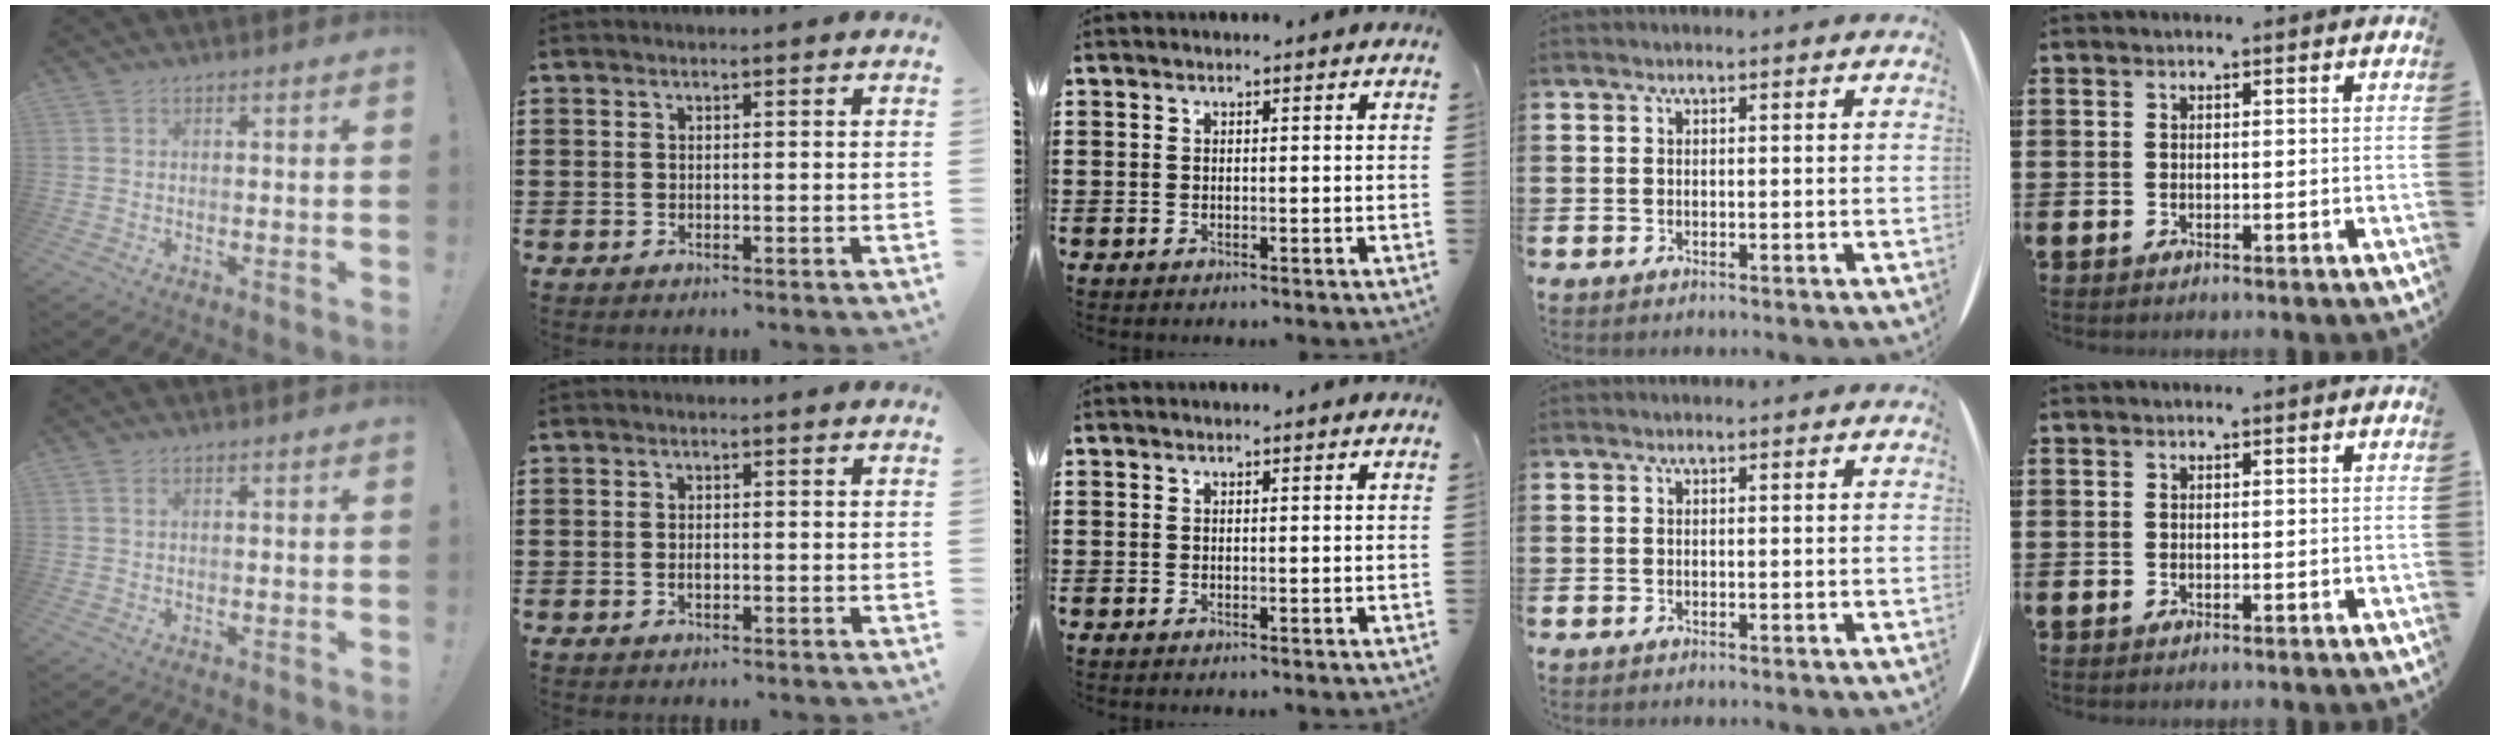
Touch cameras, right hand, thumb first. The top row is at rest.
{"thumb": {"total": 1.1, "force": [0.5, 0.5, 0.8], "torque": [-0.026, 0.005, 0.010]}, "index": {"total": 1.1, "force": [-0.1, 0.4, 1.0], "torque": [-0.022, -0.003, -0.001]}}